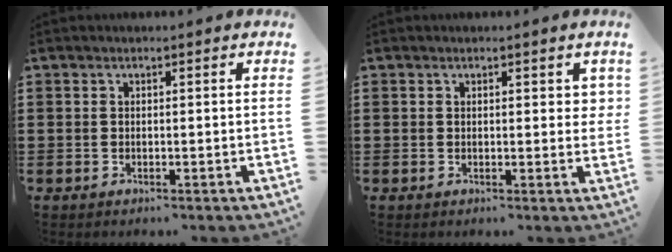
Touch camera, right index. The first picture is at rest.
{"total": 2.0, "force": [0.5, 1.2, 1.5], "torque": [-0.007, -0.003, 0.004]}